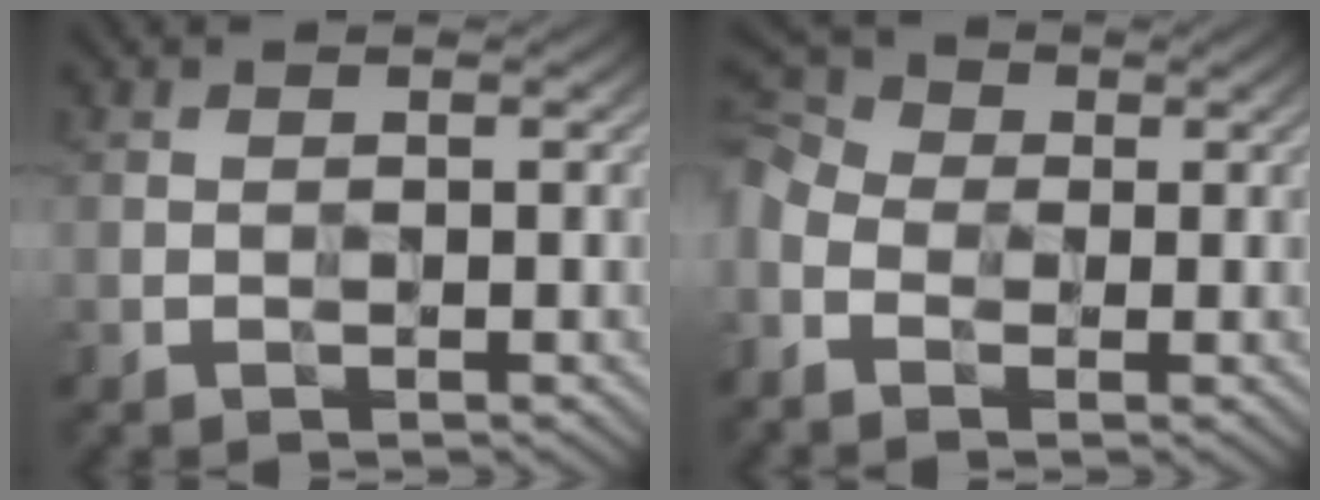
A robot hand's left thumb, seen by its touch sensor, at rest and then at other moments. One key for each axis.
{"total": 6.8, "fx": -1.8, "fy": 5.2, "fz": 4.0, "tx": -0.116, "ty": 0.004, "tz": -0.040}